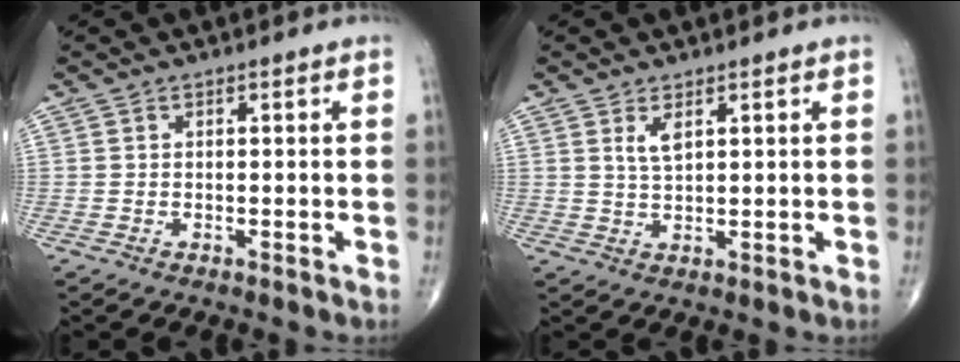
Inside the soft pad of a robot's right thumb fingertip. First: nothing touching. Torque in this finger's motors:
{"motor_torque": [0.18, 0.04, 0.35, 0.13, 0.01]}